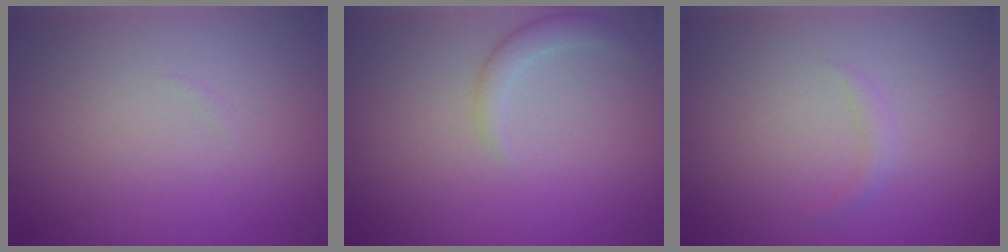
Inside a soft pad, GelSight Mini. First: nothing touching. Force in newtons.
{"total": 1.8, "press": 1.8, "slide": 0.1}
{"total": 0.8, "press": 0.8, "slide": 0.0}